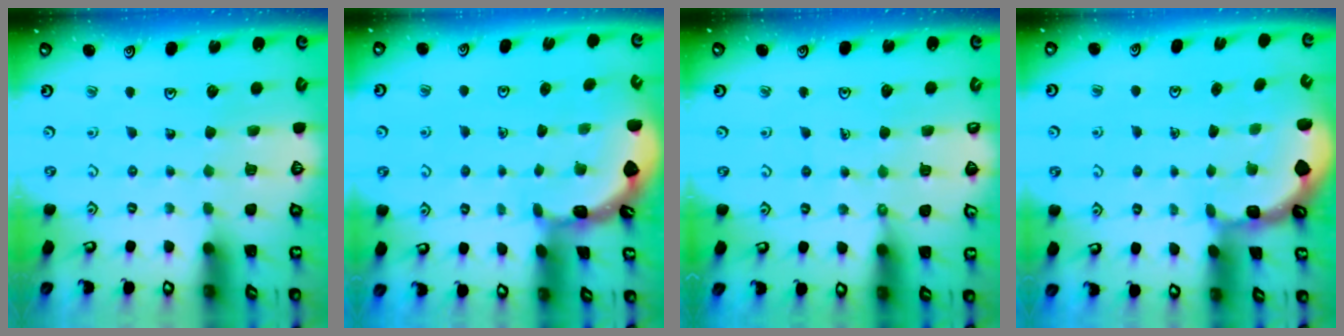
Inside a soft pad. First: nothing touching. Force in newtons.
{"total": 1.8, "press": 1.8, "slide": 0.1}
{"total": 1.5, "press": 1.5, "slide": 0.2}
{"total": 1.2, "press": 1.1, "slide": 0.5}